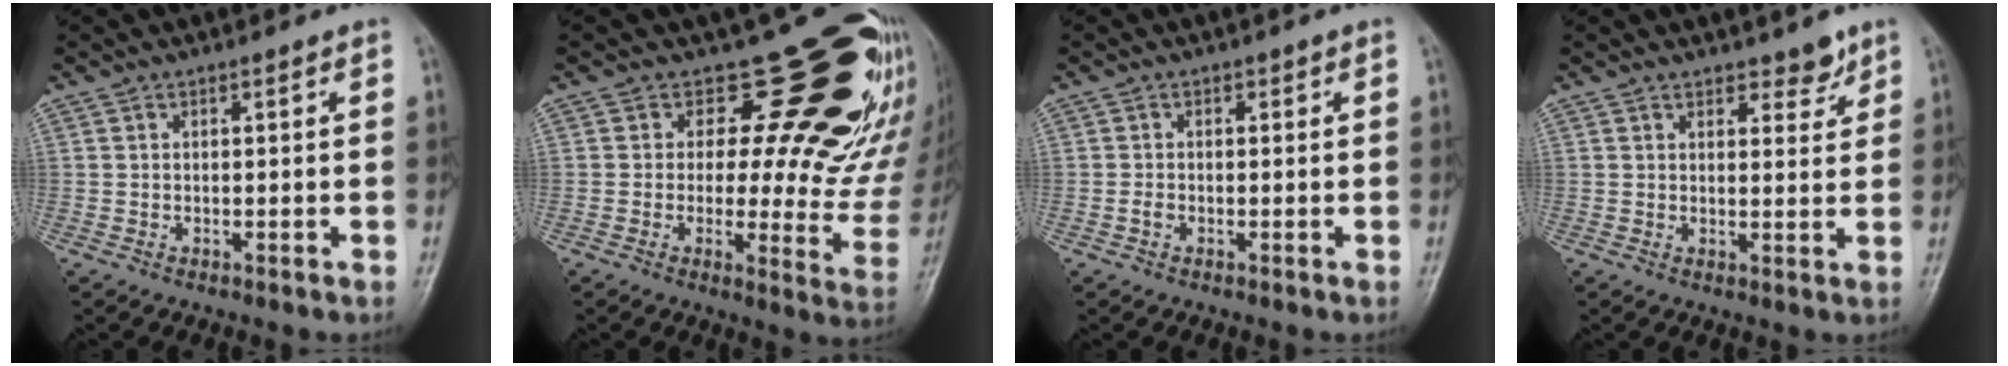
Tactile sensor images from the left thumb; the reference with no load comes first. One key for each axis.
{"total": 19.3, "fx": 12.8, "fy": 9.2, "fz": 11.0, "tx": -0.086, "ty": -0.086, "tz": 0.140}
{"total": 1.1, "fx": -0.4, "fy": 0.8, "fz": 0.6, "tx": -0.008, "ty": 0.001, "tz": -0.008}
{"total": 3.4, "fx": 2.6, "fy": 1.5, "fz": 1.5, "tx": -0.002, "ty": -0.018, "tz": 0.037}